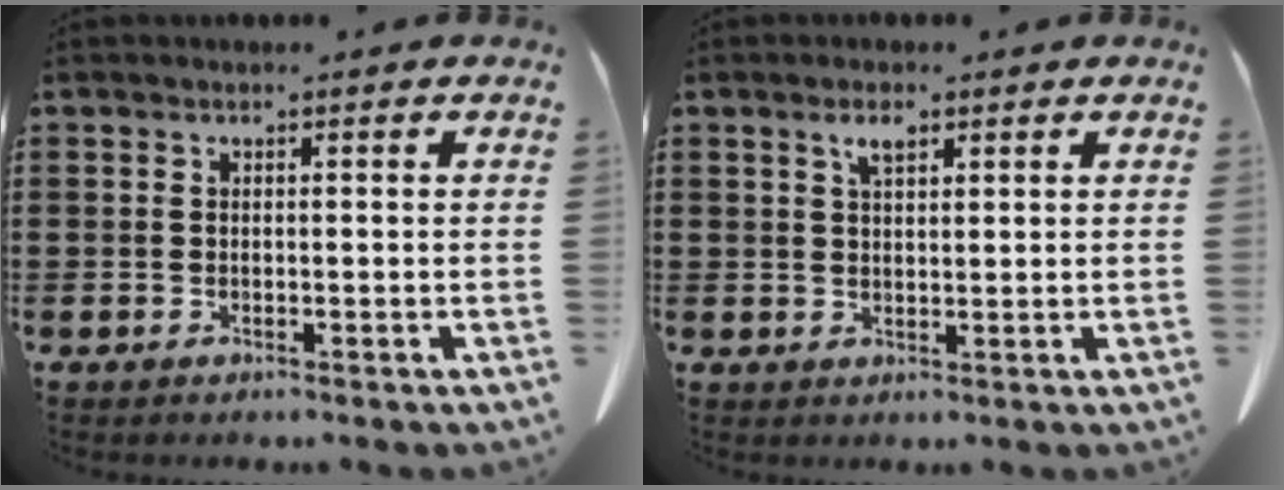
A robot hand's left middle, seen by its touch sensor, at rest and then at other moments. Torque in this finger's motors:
{"motor_torque": [1.57, 0.57, 0.05, 0.04]}